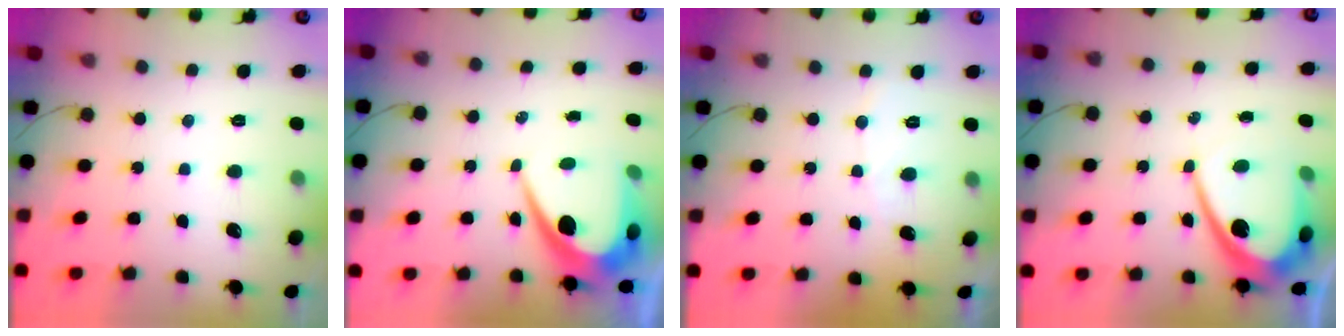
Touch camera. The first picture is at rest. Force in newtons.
{"total": 7.8, "press": 7.8, "slide": 0.4}
{"total": 3.8, "press": 3.8, "slide": 0.2}
{"total": 10.3, "press": 10.2, "slide": 0.9}